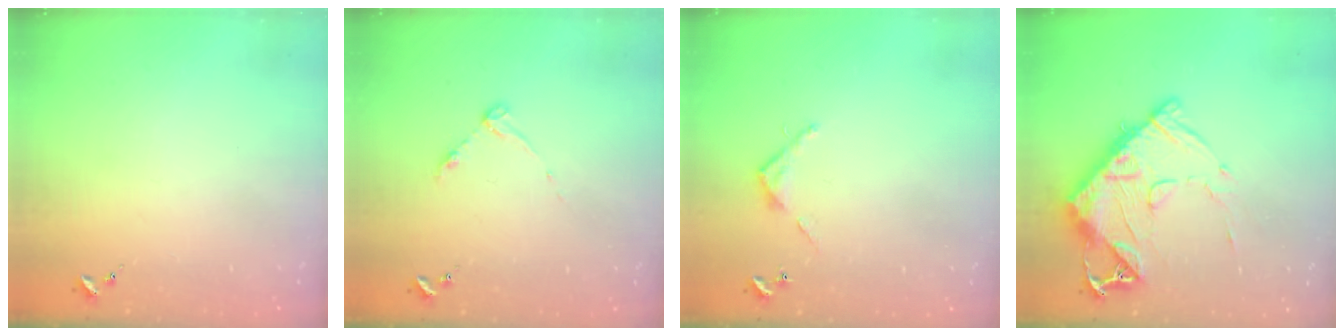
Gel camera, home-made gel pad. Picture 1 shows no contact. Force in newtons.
{"total": 3.3, "press": 3.3, "slide": 0.5}
{"total": 3.7, "press": 3.7, "slide": 0.2}
{"total": 14.4, "press": 14.3, "slide": 1.4}